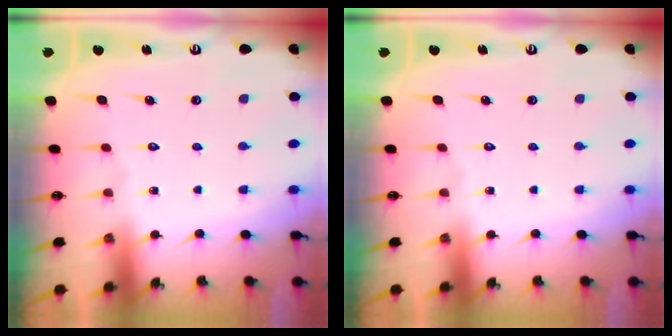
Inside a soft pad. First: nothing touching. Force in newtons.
{"total": 0.0}